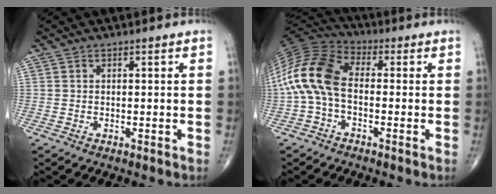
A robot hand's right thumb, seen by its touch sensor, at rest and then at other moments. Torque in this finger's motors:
{"motor_torque": [1.25, 1.76, 1.78, -0.17, 0.61]}